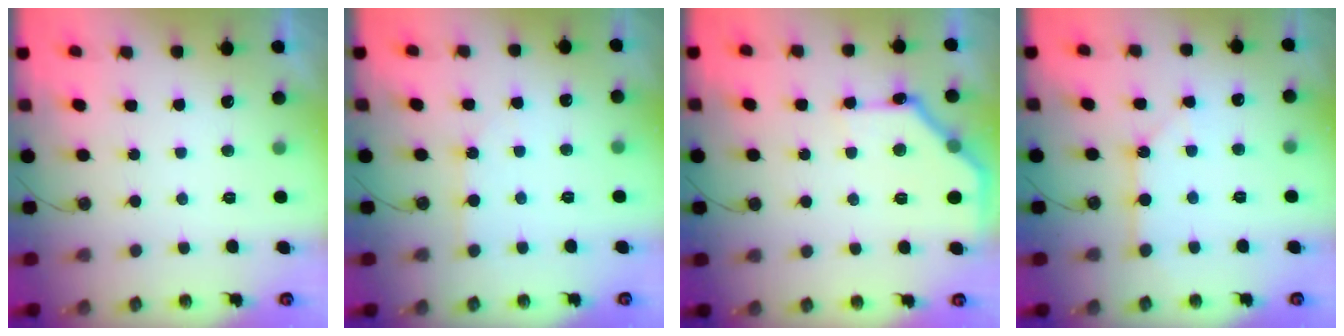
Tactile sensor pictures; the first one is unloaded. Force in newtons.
{"total": 3.9, "press": 3.9, "slide": 0.5}
{"total": 13.8, "press": 13.8, "slide": 0.2}
{"total": 2.8, "press": 2.8, "slide": 0.1}